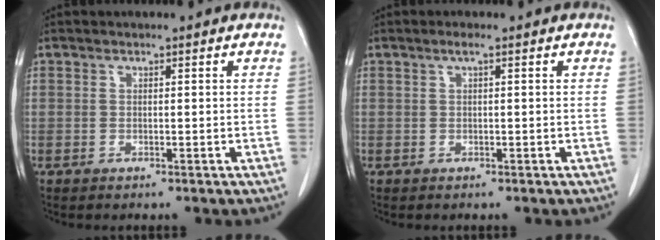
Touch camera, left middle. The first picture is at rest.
{"total": 0.9, "force": [0.4, 0.0, 0.8], "torque": [-0.016, 0.004, 0.006]}